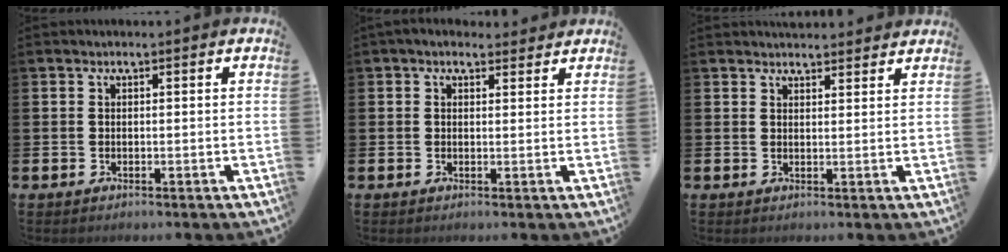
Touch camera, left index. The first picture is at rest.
{"total": 1.9, "force": [1.6, 0.8, 0.4], "torque": [0.002, -0.002, 0.025]}
{"total": 2.5, "force": [2.5, 0.4, -0.1], "torque": [0.011, -0.015, 0.043]}